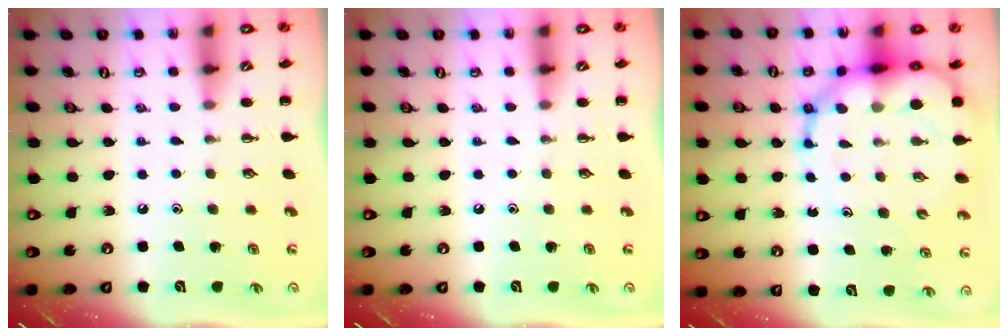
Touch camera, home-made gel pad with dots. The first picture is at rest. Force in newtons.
{"total": 0.0}
{"total": 15.5, "press": 15.0, "slide": 4.1}